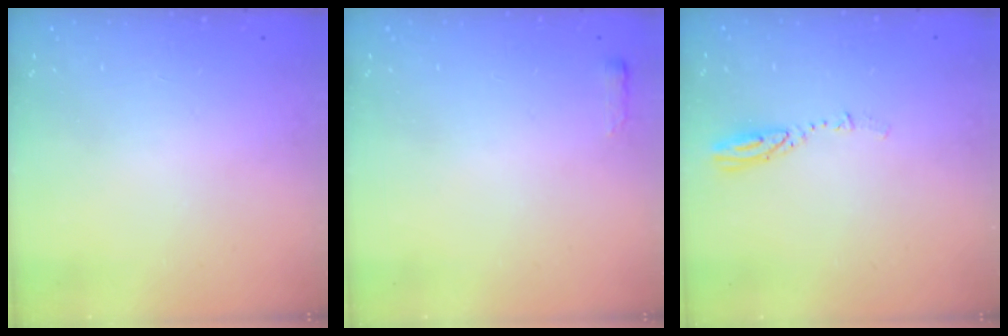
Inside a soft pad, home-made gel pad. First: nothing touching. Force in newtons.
{"total": 2.4, "press": 2.4, "slide": 0.4}
{"total": 3.8, "press": 3.8, "slide": 0.2}